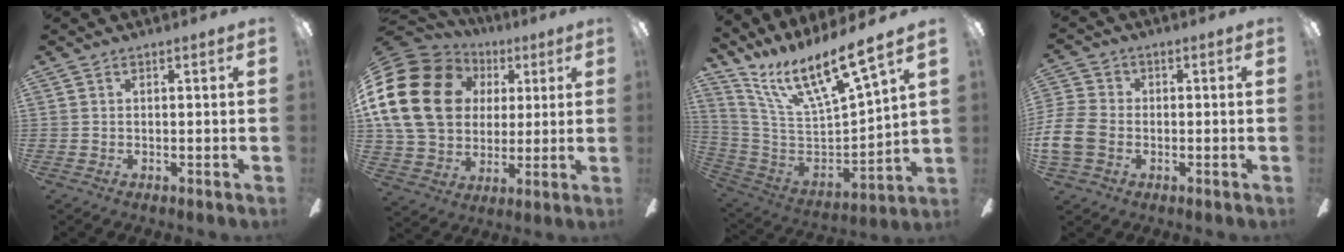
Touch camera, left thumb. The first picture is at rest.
{"total": 23.9, "force": [5.1, 19.0, 13.6], "torque": [-0.273, 0.003, 0.105]}
{"total": 17.8, "force": [12.9, 4.0, 11.5], "torque": [-0.208, -0.089, 0.216]}
{"total": 9.1, "force": [-2.1, 7.2, 5.2], "torque": [-0.124, 0.021, -0.035]}